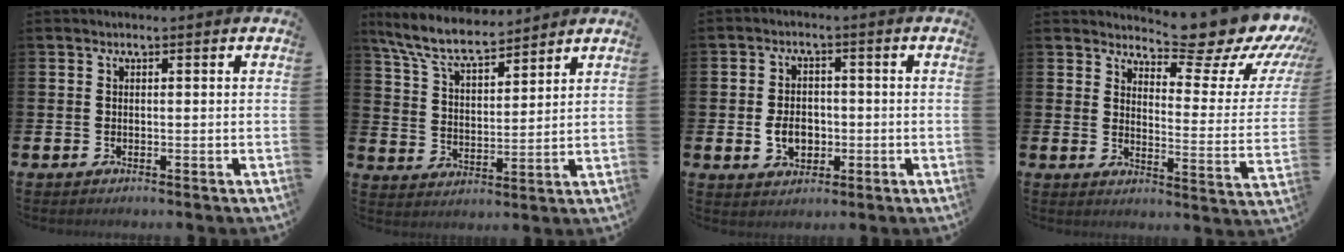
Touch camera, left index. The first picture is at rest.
{"total": 8.0, "force": [7.3, 1.7, 2.9], "torque": [-0.089, -0.035, 0.133]}
{"total": 4.4, "force": [-0.9, 3.3, 2.8], "torque": [-0.040, 0.001, -0.022]}
{"total": 8.4, "force": [7.7, 1.7, 3.0], "torque": [-0.041, -0.077, 0.122]}